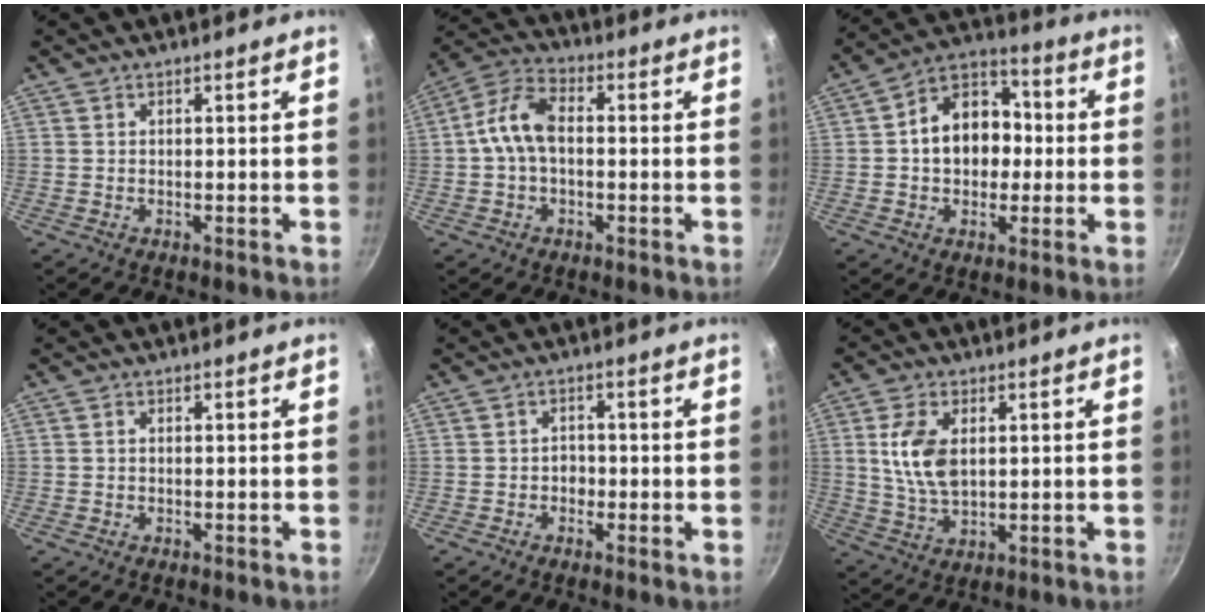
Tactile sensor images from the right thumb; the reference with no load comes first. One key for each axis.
{"total": 8.9, "fx": -0.3, "fy": 5.6, "fz": 6.9, "tx": -0.125, "ty": 0.032, "tz": -0.019}
{"total": 13.5, "fx": 0.3, "fy": 10.4, "fz": 8.7, "tx": -0.091, "ty": 0.030, "tz": -0.011}
{"total": 0.6, "fx": 0.0, "fy": 0.4, "fz": 0.4, "tx": -0.007, "ty": 0.004, "tz": -0.002}
{"total": 2.2, "fx": -0.6, "fy": 1.8, "fz": 1.1, "tx": -0.005, "ty": 0.005, "tz": -0.014}
{"total": 9.5, "fx": 1.9, "fy": 5.5, "fz": 7.4, "tx": -0.139, "ty": -0.010, "tz": 0.039}